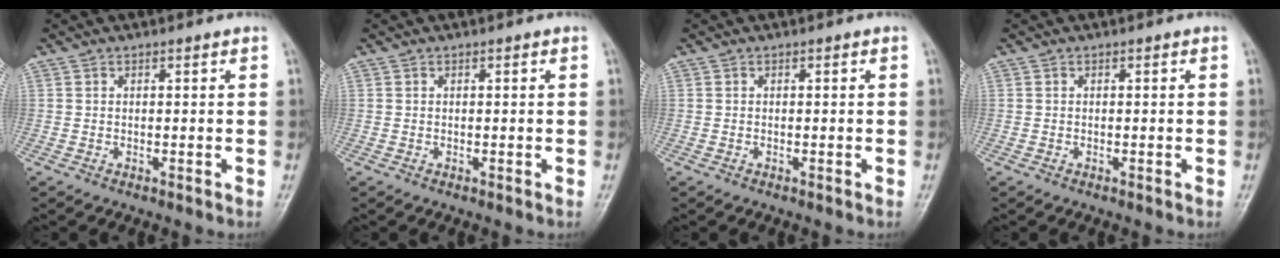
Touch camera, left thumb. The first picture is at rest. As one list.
[{"total": 0.0}, {"total": 0.0}, {"total": 0.0}]